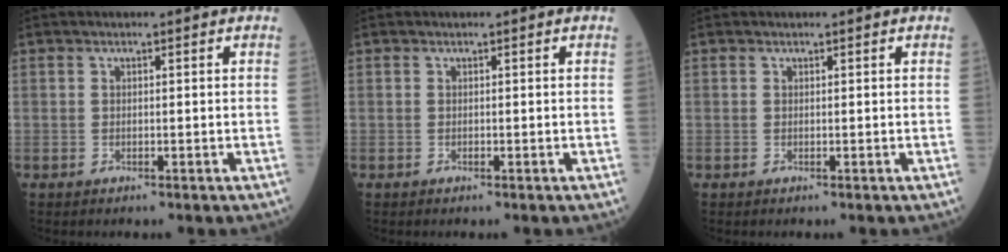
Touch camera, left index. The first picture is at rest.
{"total": 0.0}
{"total": 0.0}